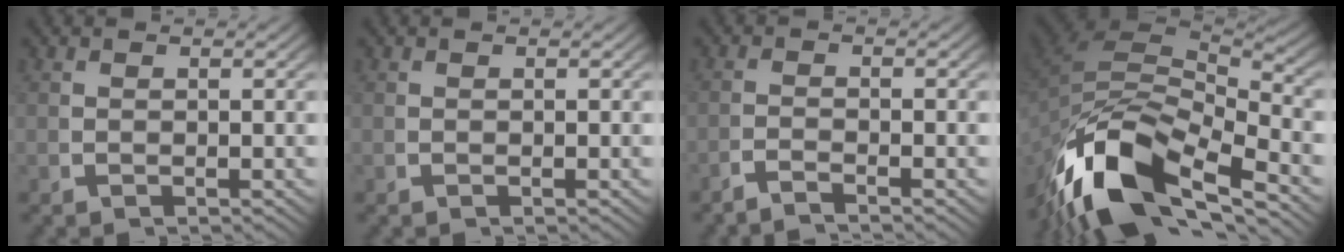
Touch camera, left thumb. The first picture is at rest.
{"total": 0.0}
{"total": 1.7, "force": [-1.7, 0.0, 0.3], "torque": [-0.002, -0.003, -0.039]}
{"total": 16.3, "force": [-3.5, 9.5, 12.8], "torque": [-0.265, -0.043, -0.030]}